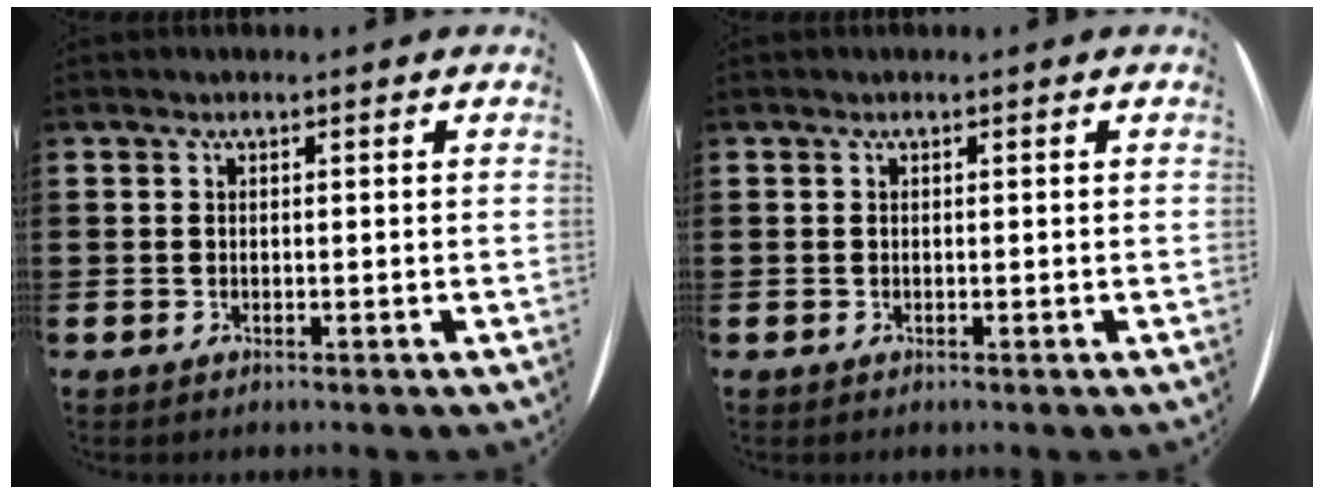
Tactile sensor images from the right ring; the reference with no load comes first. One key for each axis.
{"total": 0.0}